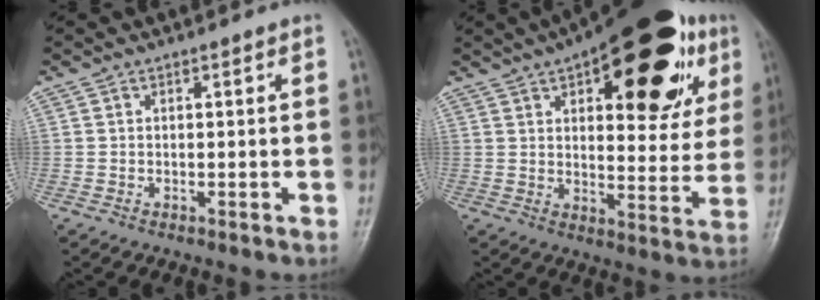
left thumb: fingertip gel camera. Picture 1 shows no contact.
{"total": 26.7, "force": [12.4, 11.5, 20.6], "torque": [-0.244, -0.008, 0.171]}